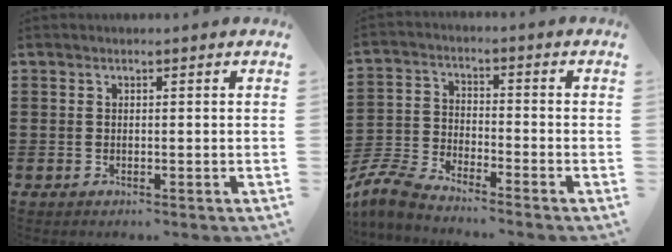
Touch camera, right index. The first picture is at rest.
{"total": 5.7, "force": [-5.5, 0.5, 1.6], "torque": [-0.062, -0.006, -0.115]}